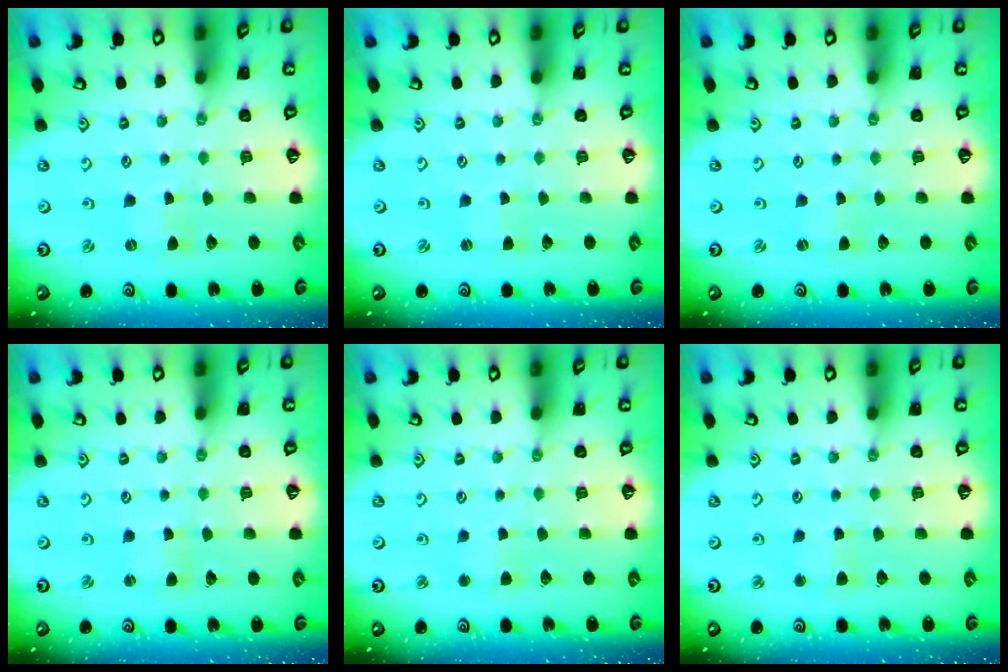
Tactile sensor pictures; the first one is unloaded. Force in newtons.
{"total": 0.0}
{"total": 0.7, "press": 0.6, "slide": 0.1}
{"total": 1.0, "press": 1.0, "slide": 0.3}
{"total": 2.7, "press": 2.7, "slide": 0.3}
{"total": 2.8, "press": 2.8, "slide": 0.3}